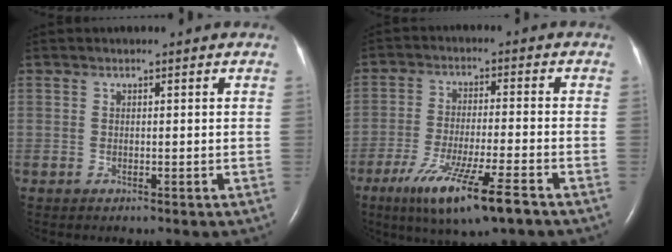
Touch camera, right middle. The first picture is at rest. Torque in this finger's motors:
{"motor_torque": [1.25, -0.89, 0.24, 0.17]}